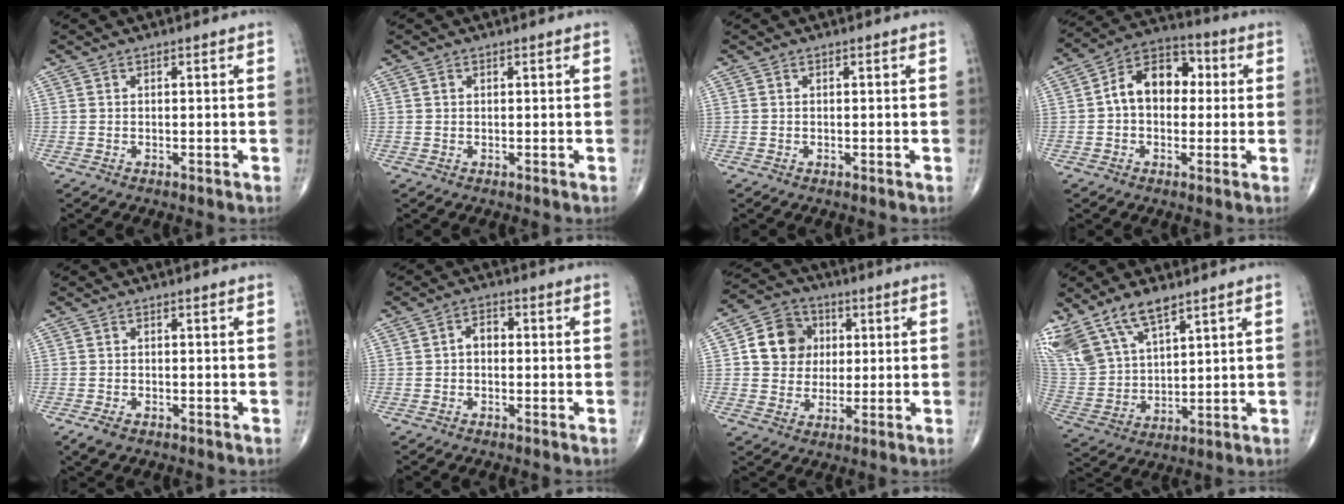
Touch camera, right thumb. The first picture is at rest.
{"total": 0.5, "force": [0.2, 0.5, 0.2], "torque": [-0.002, 0.000, 0.003]}
{"total": 0.0}
{"total": 11.7, "force": [0.9, 8.2, 8.3], "torque": [-0.107, 0.033, 0.002]}
{"total": 2.7, "force": [-1.6, 1.5, 1.6], "torque": [-0.035, -0.003, -0.025]}
{"total": 3.0, "force": [-0.3, 2.2, 2.0], "torque": [-0.023, 0.015, -0.013]}
{"total": 10.6, "force": [2.0, 9.3, 4.8], "torque": [-0.049, 0.004, 0.028]}
{"total": 15.6, "force": [10.5, 7.1, 9.0], "torque": [-0.179, -0.031, 0.218]}